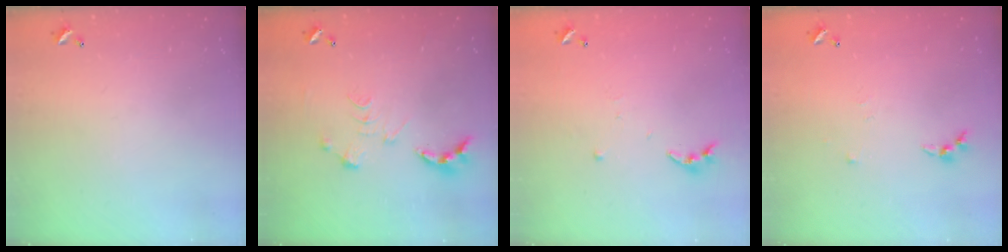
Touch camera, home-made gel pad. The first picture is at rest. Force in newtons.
{"total": 0.0}
{"total": 3.8, "press": 3.8, "slide": 0.3}
{"total": 3.3, "press": 3.3, "slide": 0.5}